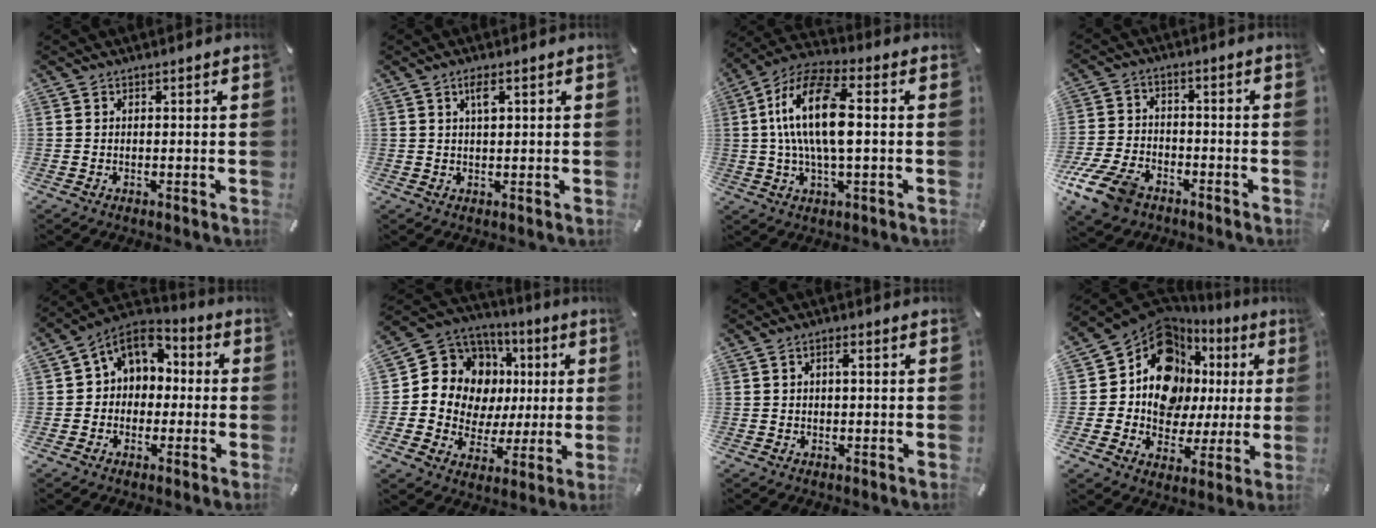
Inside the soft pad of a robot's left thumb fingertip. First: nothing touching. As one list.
[{"total": 2.9, "force": [1.2, 0.9, 2.5], "torque": [-0.053, 0.006, 0.018]}, {"total": 15.8, "force": [1.5, 6.3, 14.4], "torque": [-0.299, -0.004, 0.021]}, {"total": 11.5, "force": [-7.2, 6.8, 5.8], "torque": [-0.121, 0.036, -0.135]}, {"total": 8.3, "force": [1.5, 7.4, 3.4], "torque": [-0.062, 0.003, 0.027]}, {"total": 13.0, "force": [3.3, 11.8, 4.3], "torque": [-0.076, -0.042, 0.075]}, {"total": 1.5, "force": [0.2, 0.8, 1.3], "torque": [-0.026, 0.006, 0.002]}, {"total": 15.7, "force": [5.7, 12.3, 7.9], "torque": [-0.141, -0.065, 0.100]}]